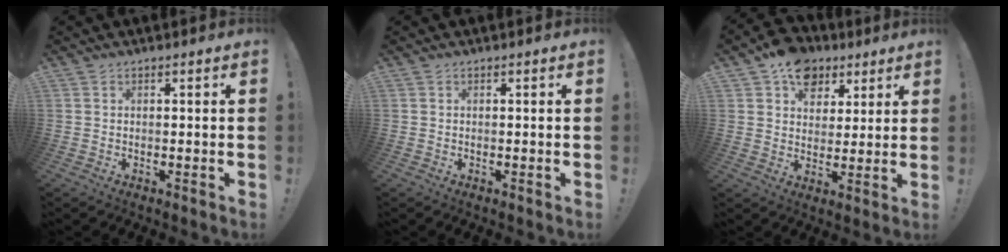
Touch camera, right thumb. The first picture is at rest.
{"total": 0.0}
{"total": 11.7, "force": [6.7, 8.4, 4.6], "torque": [-0.068, -0.035, 0.129]}